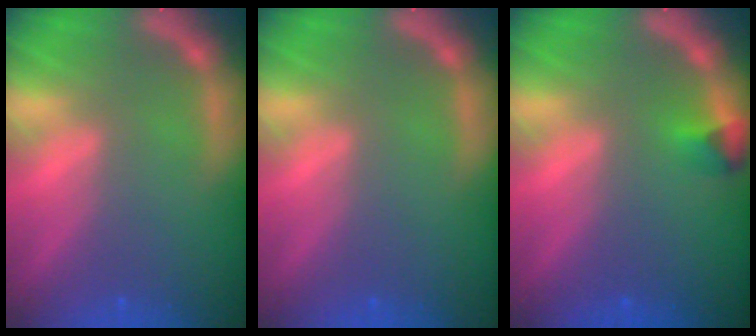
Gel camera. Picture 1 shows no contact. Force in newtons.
{"total": 0.0}
{"total": 1.4}